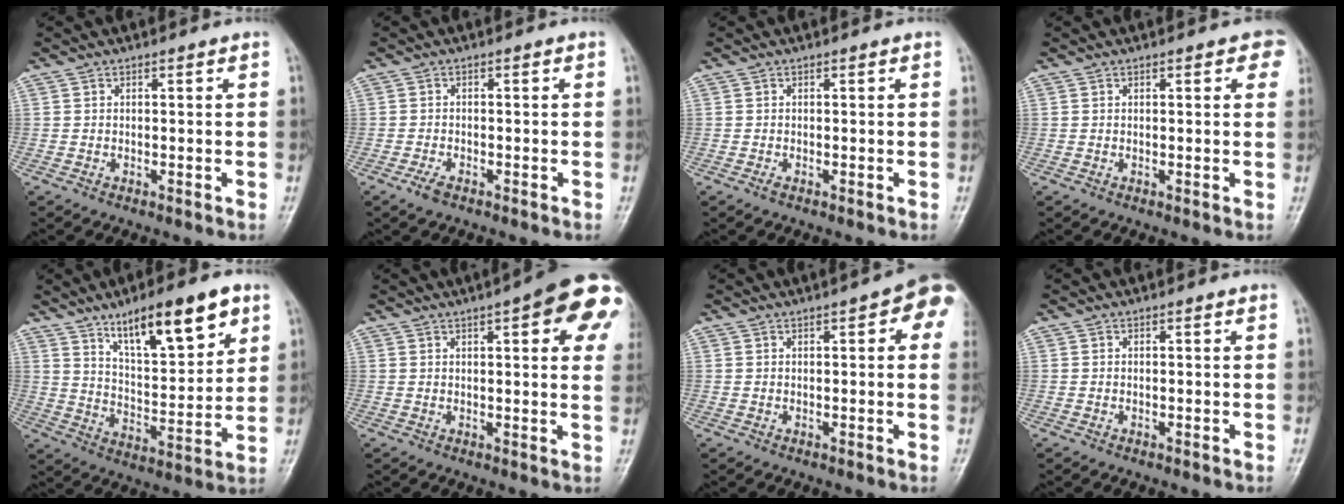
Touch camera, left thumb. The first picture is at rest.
{"total": 2.0, "force": [-1.4, 0.8, 1.1], "torque": [-0.031, 0.004, -0.028]}
{"total": 0.5, "force": [-0.4, 0.1, 0.4], "torque": [-0.009, 0.002, -0.006]}
{"total": 3.3, "force": [1.4, 1.4, 2.6], "torque": [-0.011, 0.000, 0.008]}
{"total": 16.3, "force": [9.5, 5.2, 12.1], "torque": [-0.161, -0.043, 0.162]}
{"total": 16.8, "force": [6.7, 5.0, 14.6], "torque": [-0.163, -0.005, 0.075]}
{"total": 7.8, "force": [2.9, 2.7, 6.7], "torque": [-0.064, 0.005, 0.025]}
{"total": 0.0}